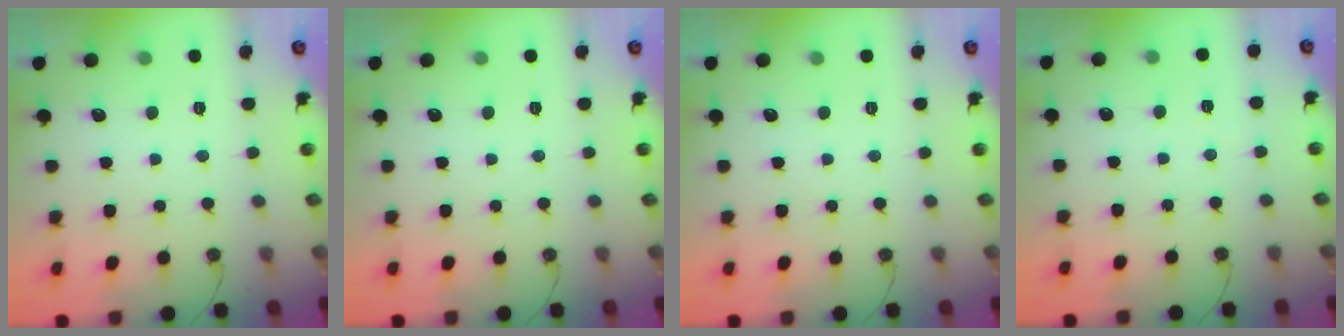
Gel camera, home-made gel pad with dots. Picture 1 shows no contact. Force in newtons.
{"total": 0.0}
{"total": 0.0}
{"total": 1.1, "press": 0.7, "slide": 0.8}